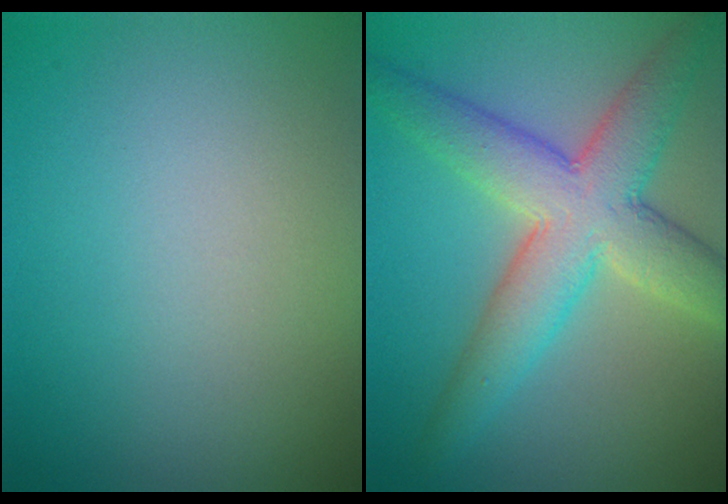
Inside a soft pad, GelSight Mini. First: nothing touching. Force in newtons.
{"total": 7.5, "press": 7.5, "slide": 0.3}